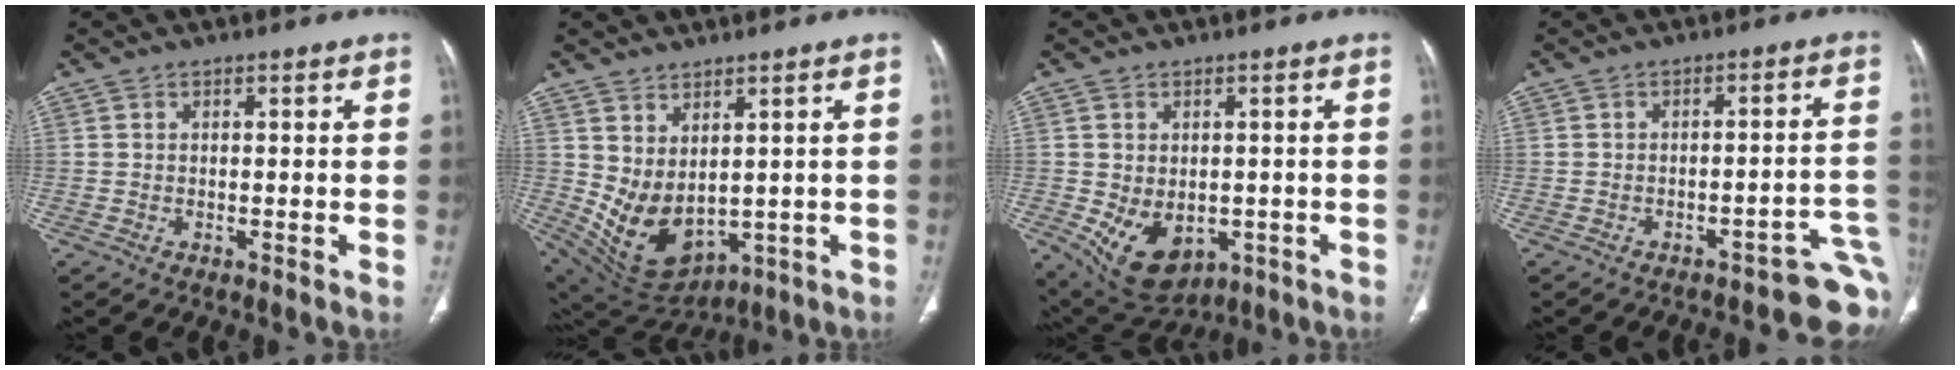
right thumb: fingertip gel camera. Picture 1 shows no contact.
{"total": 10.8, "force": [1.5, 6.9, 8.2], "torque": [-0.129, -0.025, 0.068]}
{"total": 10.8, "force": [-2.9, 7.6, 7.0], "torque": [-0.096, -0.003, -0.019]}
{"total": 10.3, "force": [-6.8, 3.7, 6.8], "torque": [-0.033, 0.064, -0.079]}